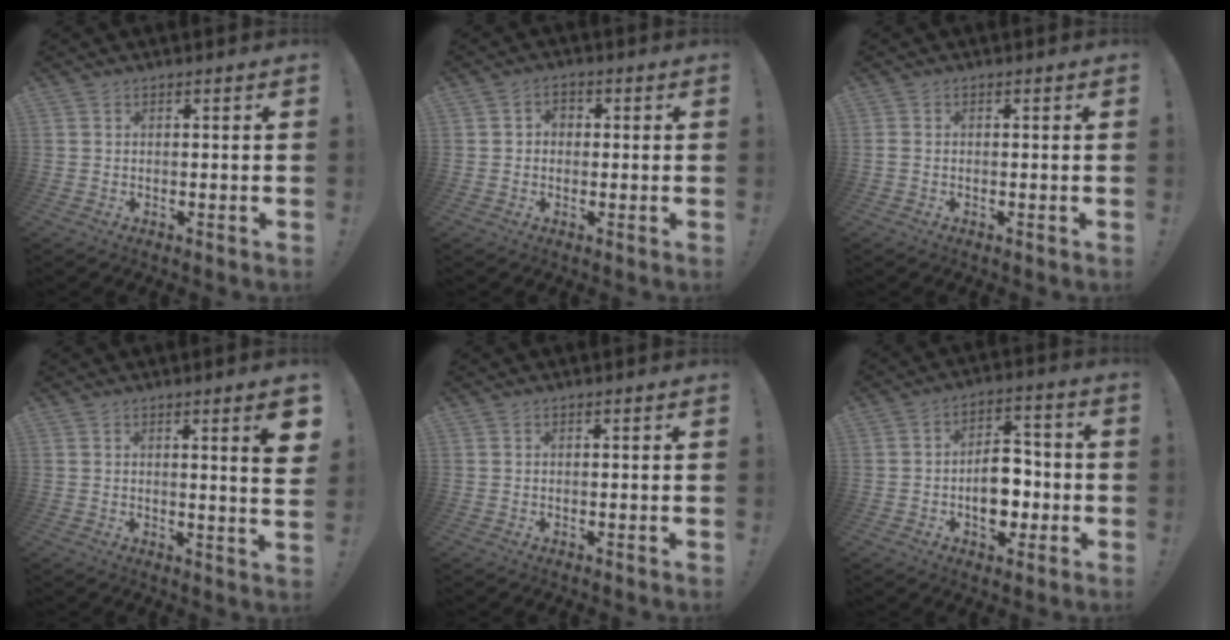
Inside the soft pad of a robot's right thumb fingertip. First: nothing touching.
{"total": 3.0, "force": [-0.4, 2.7, 1.3], "torque": [-0.022, 0.008, -0.008]}
{"total": 0.8, "force": [-0.3, 0.3, 0.7], "torque": [-0.019, 0.005, -0.003]}
{"total": 6.8, "force": [2.5, -0.1, 6.4], "torque": [-0.084, -0.022, 0.038]}
{"total": 0.0}
{"total": 11.4, "force": [-2.6, 7.9, 7.8], "torque": [-0.108, 0.019, -0.042]}